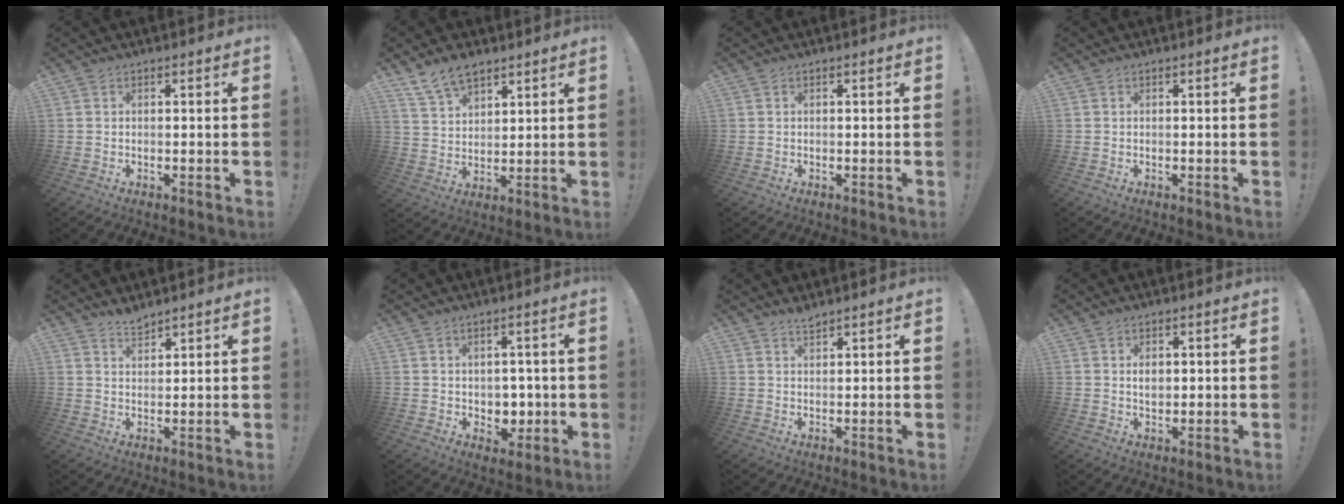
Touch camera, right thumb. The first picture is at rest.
{"total": 8.8, "force": [6.8, 4.4, 3.6], "torque": [-0.066, -0.035, 0.133]}
{"total": 0.0}
{"total": 0.0}
{"total": 3.4, "force": [3.3, 0.8, 0.7], "torque": [-0.006, -0.023, 0.058]}
{"total": 5.3, "force": [0.7, 4.9, 1.7], "torque": [-0.016, -0.011, 0.020]}
{"total": 2.2, "force": [2.1, 0.2, 0.7], "torque": [-0.003, -0.016, 0.036]}
{"total": 2.6, "force": [0.4, 1.8, 1.9], "torque": [-0.023, -0.001, 0.003]}